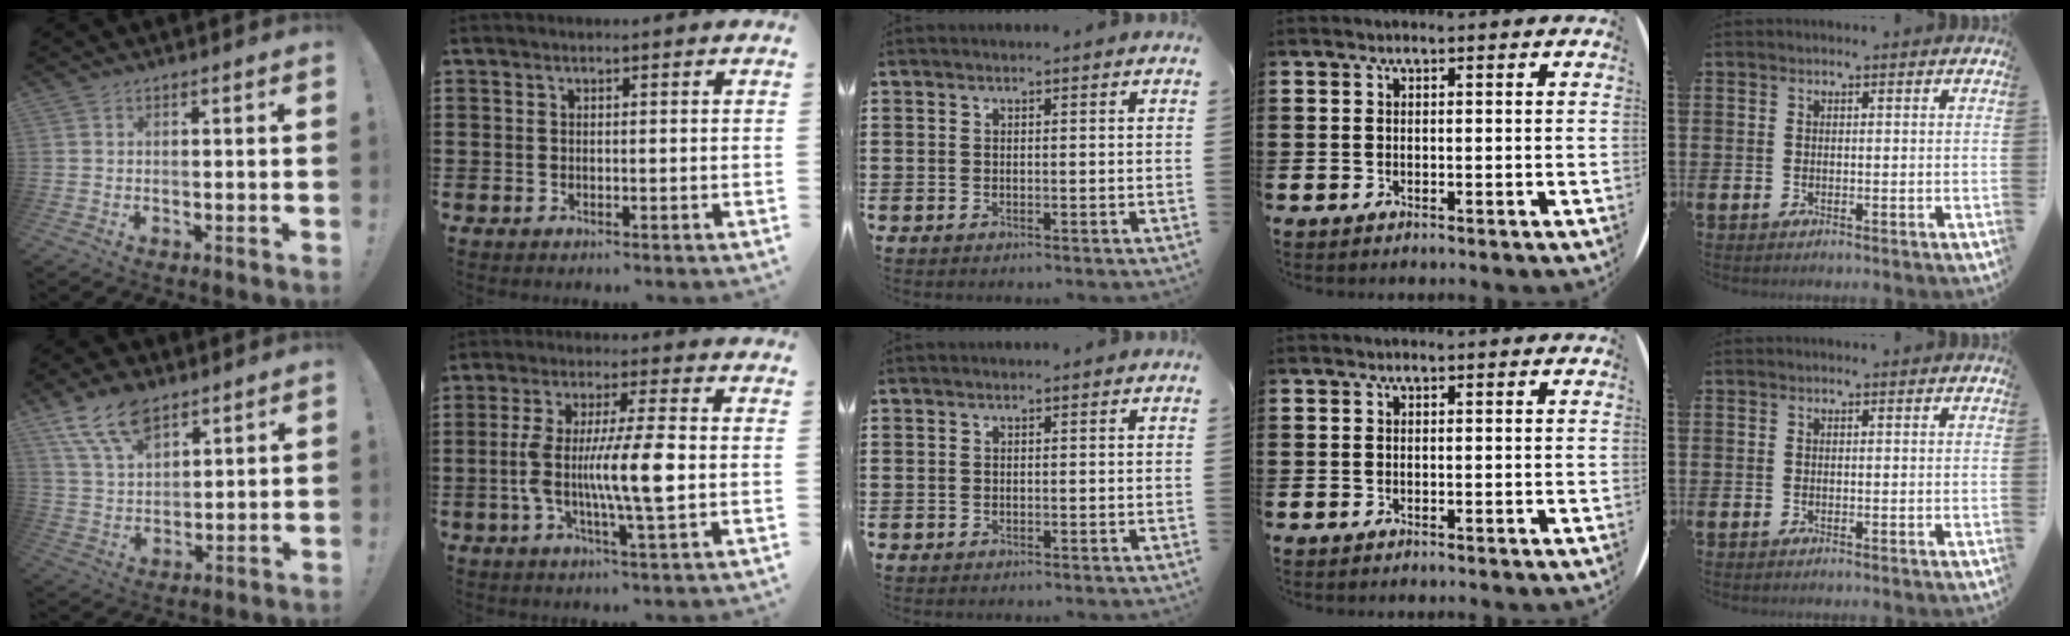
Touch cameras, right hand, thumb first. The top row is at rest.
{"thumb": {"total": 12.5, "force": [8.6, 6.4, 6.4], "torque": [-0.117, -0.041, 0.164]}, "index": {"total": 10.0, "force": [-1.2, 1.0, 9.8], "torque": [-0.191, -0.008, -0.029]}}